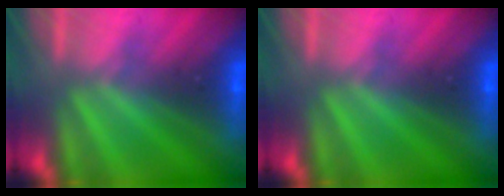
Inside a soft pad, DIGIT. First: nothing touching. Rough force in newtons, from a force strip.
{"total": 0.0}